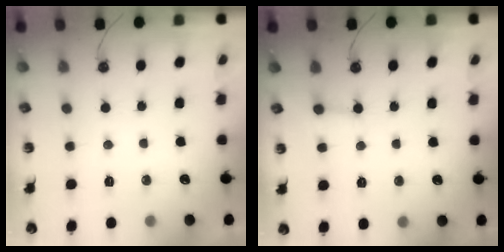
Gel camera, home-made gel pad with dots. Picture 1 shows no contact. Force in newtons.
{"total": 3.5, "press": 3.5, "slide": 0.3}